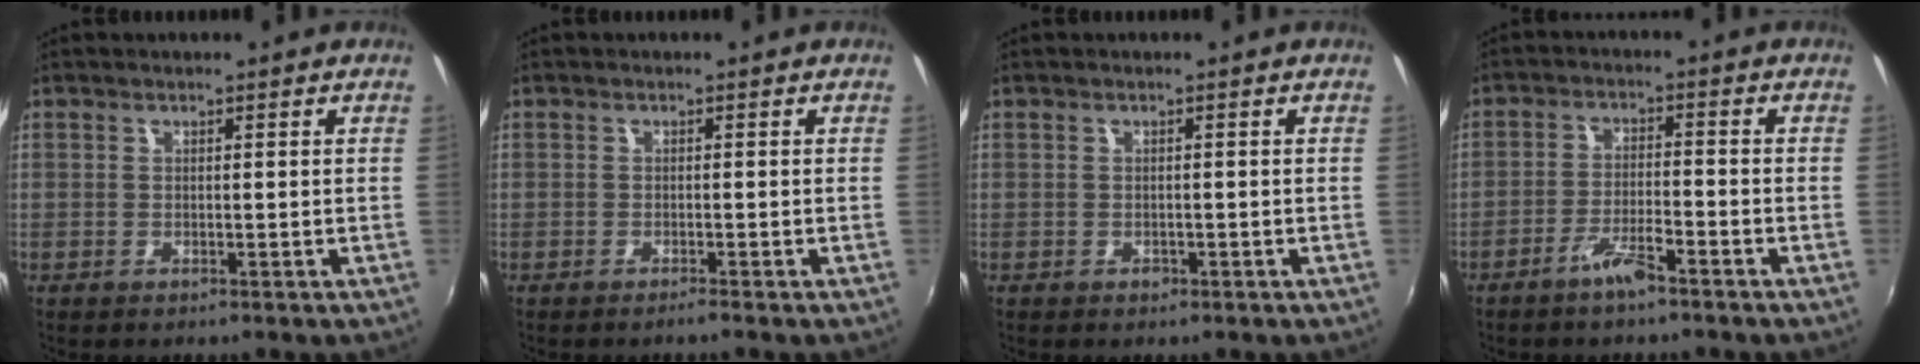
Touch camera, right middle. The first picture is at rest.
{"total": 0.8, "force": [-0.7, -0.2, 0.3], "torque": [-0.002, -0.003, -0.014]}
{"total": 1.0, "force": [-0.6, 0.7, 0.2], "torque": [-0.004, -0.002, -0.009]}
{"total": 4.9, "force": [-3.7, 0.7, 3.2], "torque": [-0.074, 0.002, -0.069]}